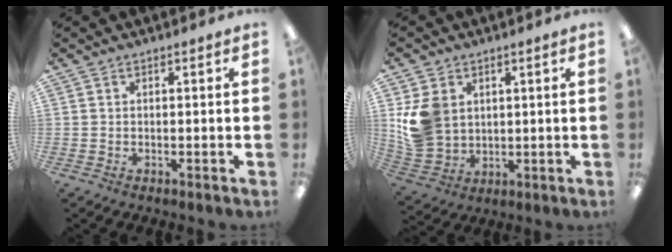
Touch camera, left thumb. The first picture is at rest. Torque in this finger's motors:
{"motor_torque": [0.78, 1.62, 0.72, -0.83, 0.09]}